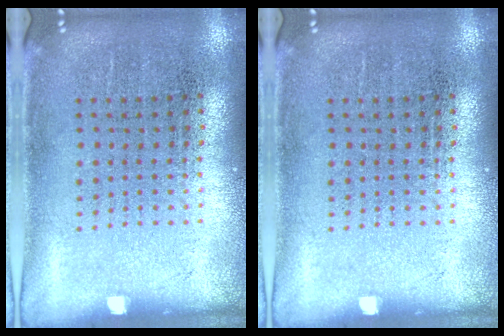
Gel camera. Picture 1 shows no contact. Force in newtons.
{"total": 0.0}